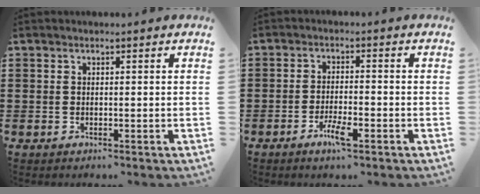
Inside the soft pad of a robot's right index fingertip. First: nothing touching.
{"total": 4.1, "force": [-2.4, 0.7, 3.3], "torque": [-0.066, -0.004, -0.046]}